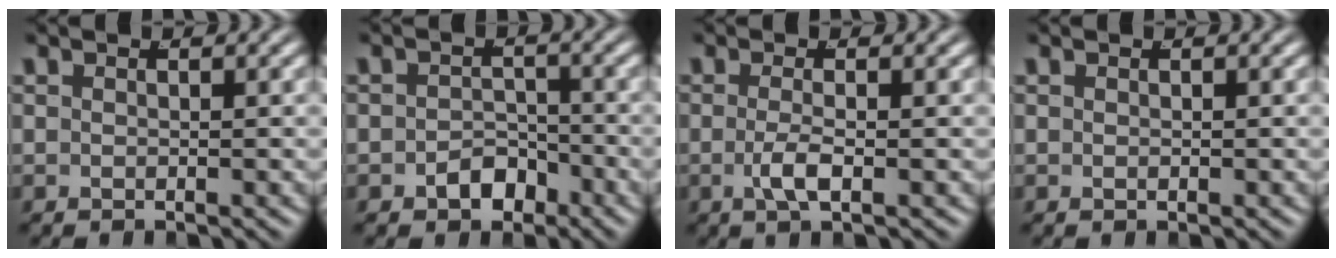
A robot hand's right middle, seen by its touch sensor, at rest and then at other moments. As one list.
[{"total": 2.9, "force": [-2.1, 1.8, 0.7], "torque": [0.003, -0.008, -0.032]}, {"total": 2.0, "force": [-0.9, -0.1, 1.8], "torque": [-0.037, -0.013, -0.010]}, {"total": 0.0}]